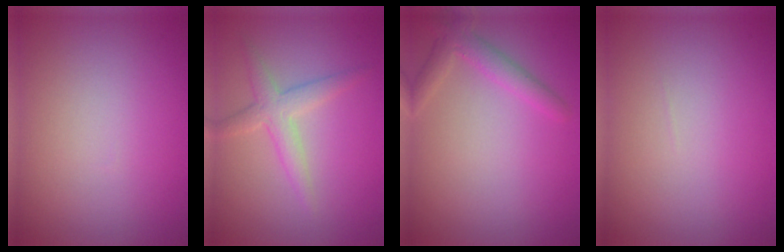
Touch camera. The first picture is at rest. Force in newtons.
{"total": 2.7, "press": 2.7, "slide": 0.0}
{"total": 2.3, "press": 2.3, "slide": 0.1}
{"total": 0.0}